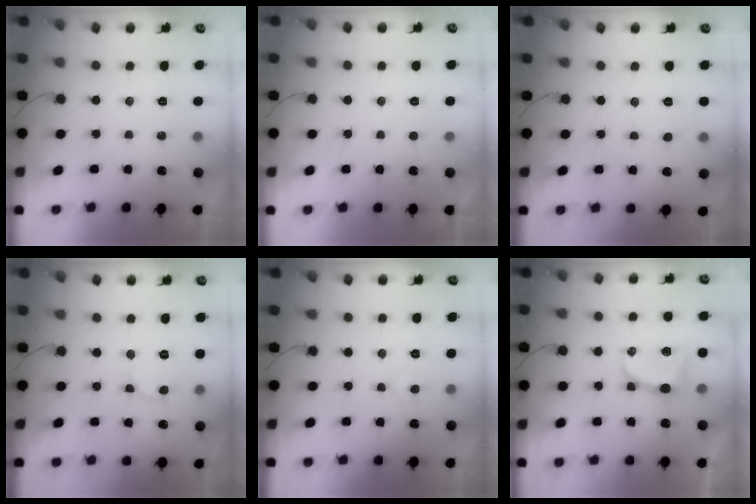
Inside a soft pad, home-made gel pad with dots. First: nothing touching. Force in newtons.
{"total": 1.7, "press": 1.7, "slide": 0.2}
{"total": 3.5, "press": 3.5, "slide": 0.4}
{"total": 2.7, "press": 2.7, "slide": 0.2}
{"total": 3.8, "press": 3.8, "slide": 0.3}
{"total": 7.9, "press": 7.9, "slide": 0.8}